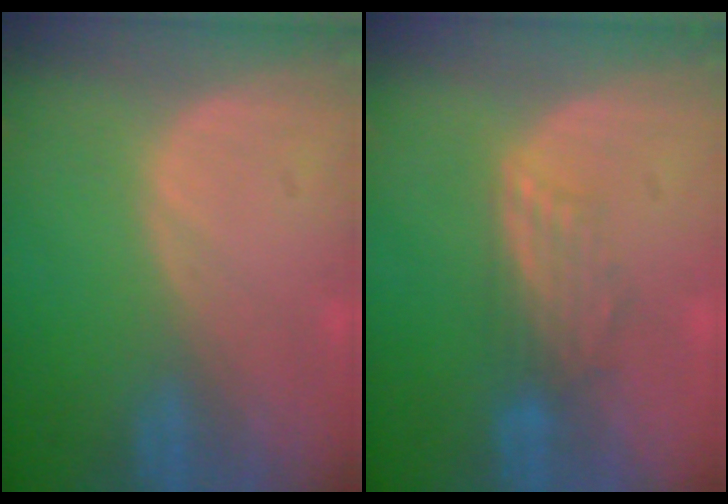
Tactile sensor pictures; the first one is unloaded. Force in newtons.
{"total": 3.6, "press": 3.2, "slide": 1.7}